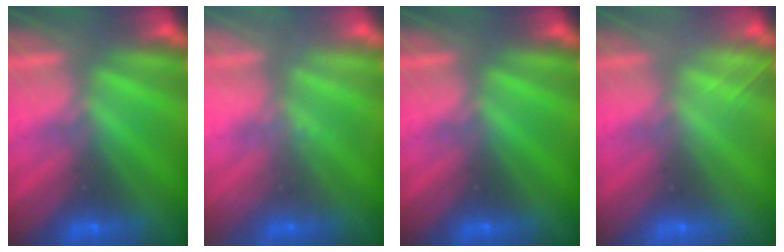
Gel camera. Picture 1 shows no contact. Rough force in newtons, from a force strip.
{"total": 2.3}
{"total": 0.0}
{"total": 2.0}